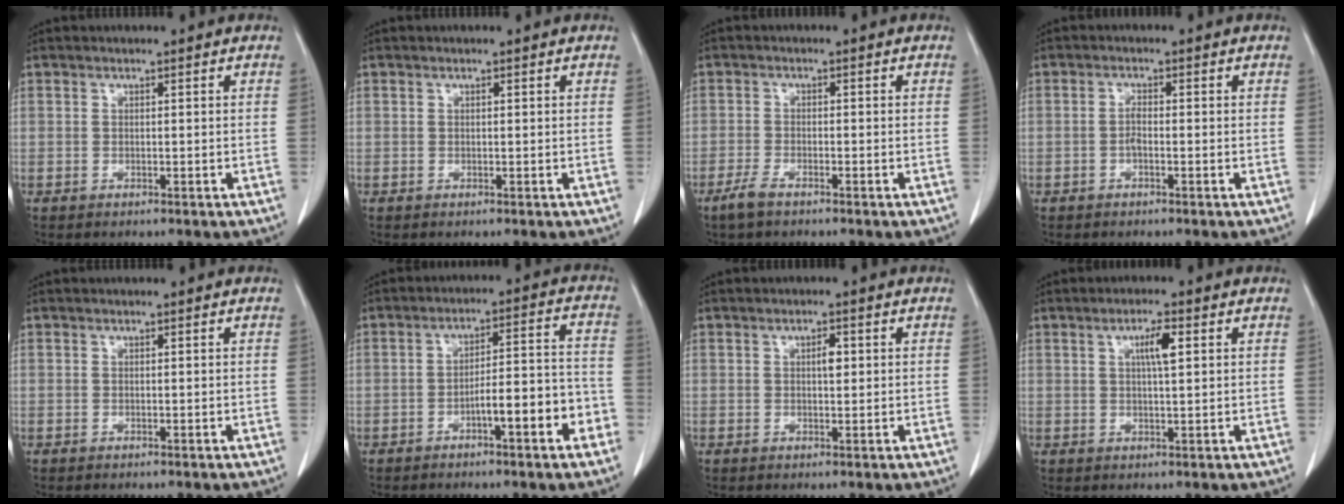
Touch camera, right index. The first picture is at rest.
{"total": 0.0}
{"total": 2.8, "force": [-2.1, 0.6, 1.7], "torque": [-0.044, -0.004, -0.043]}
{"total": 1.4, "force": [-0.6, 0.4, 1.2], "torque": [-0.023, 0.003, -0.012]}
{"total": 0.0}
{"total": 8.9, "force": [-4.0, 1.4, 7.8], "torque": [-0.109, 0.026, -0.056]}
{"total": 1.8, "force": [0.4, 0.7, 1.7], "torque": [-0.028, 0.002, 0.008]}
{"total": 3.7, "force": [1.2, 0.4, 3.4], "torque": [-0.060, 0.001, 0.020]}